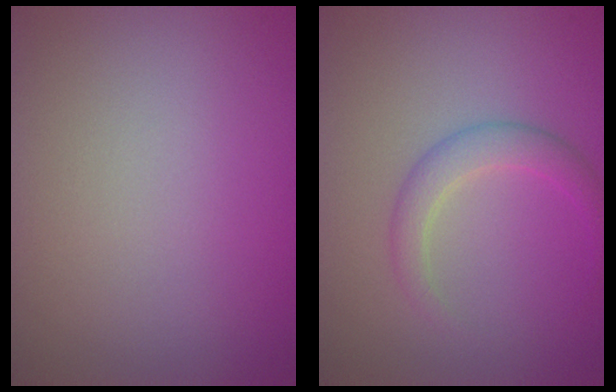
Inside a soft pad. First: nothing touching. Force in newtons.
{"total": 2.2, "press": 2.2, "slide": 0.1}